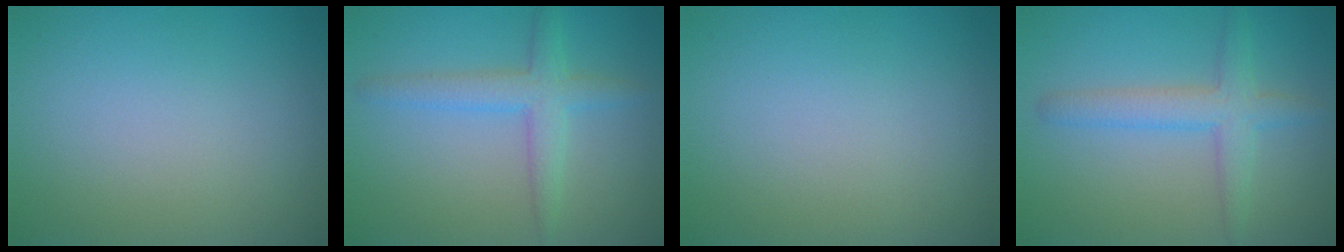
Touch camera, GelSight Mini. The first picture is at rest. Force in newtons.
{"total": 3.3, "press": 3.3, "slide": 0.1}
{"total": 0.0}
{"total": 3.5, "press": 3.5, "slide": 0.0}